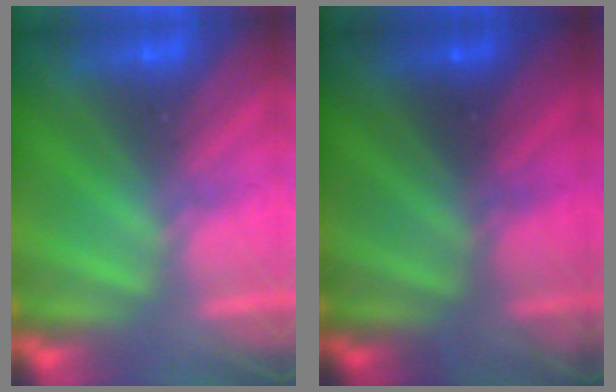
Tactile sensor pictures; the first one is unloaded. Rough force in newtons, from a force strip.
{"total": 2.6}